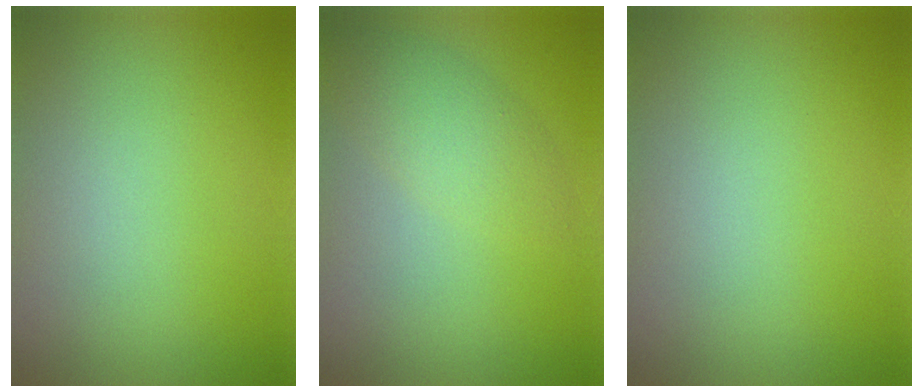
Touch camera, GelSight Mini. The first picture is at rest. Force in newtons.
{"total": 3.0, "press": 3.0, "slide": 0.1}
{"total": 0.0}